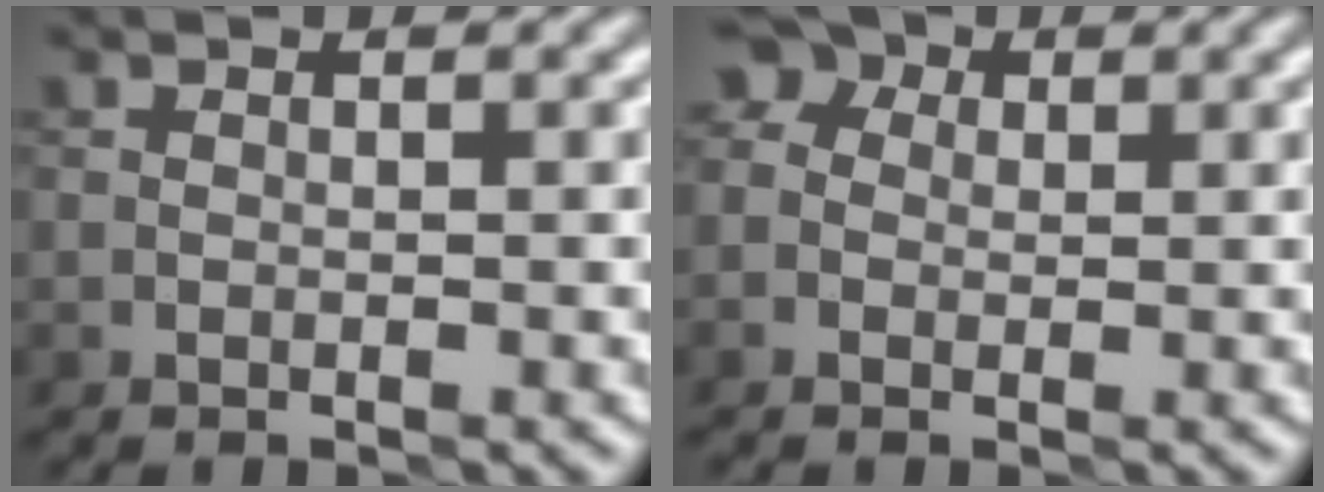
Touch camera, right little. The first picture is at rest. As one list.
[{"total": 3.5, "force": [1.0, 2.8, 1.8], "torque": [-0.028, 0.024, -0.008]}]